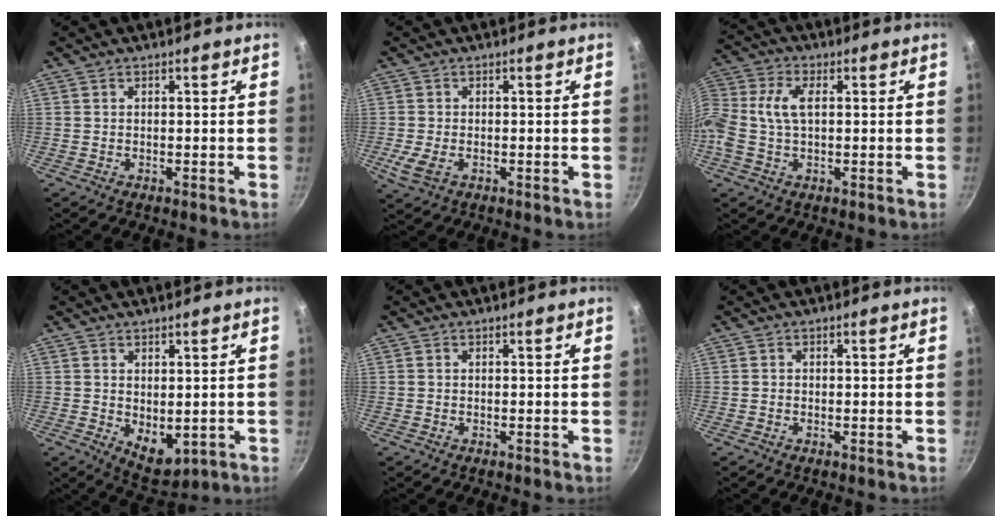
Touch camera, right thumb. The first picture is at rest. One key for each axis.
{"total": 3.9, "fx": -1.1, "fy": 2.4, "fz": 2.9, "tx": -0.060, "ty": -0.006, "tz": -0.020}
{"total": 9.0, "fx": 0.7, "fy": 5.4, "fz": 7.2, "tx": -0.156, "ty": 0.019, "tz": 0.000}
{"total": 6.1, "fx": 0.3, "fy": 3.9, "fz": 4.8, "tx": -0.052, "ty": -0.017, "tz": 0.022}
{"total": 0.0}
{"total": 0.5, "fx": -0.1, "fy": 0.5, "fz": 0.1, "tx": 0.000, "ty": 0.002, "tz": -0.004}